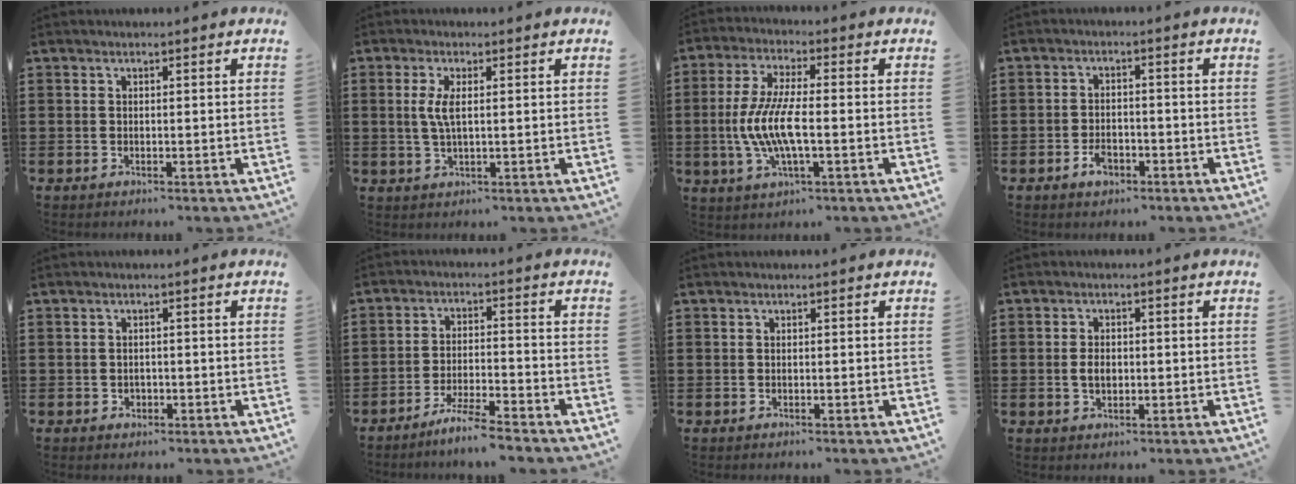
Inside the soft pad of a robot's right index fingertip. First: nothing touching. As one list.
[{"total": 3.4, "force": [0.6, 0.9, 3.2], "torque": [-0.071, 0.000, 0.006]}, {"total": 8.2, "force": [-1.9, 2.3, 7.7], "torque": [-0.173, -0.013, -0.042]}, {"total": 3.0, "force": [-1.7, 1.8, 1.7], "torque": [-0.031, 0.002, -0.033]}, {"total": 1.1, "force": [-0.3, 0.9, 0.4], "torque": [-0.011, 0.003, -0.008]}, {"total": 5.4, "force": [-4.9, -0.4, 2.2], "torque": [-0.050, -0.010, -0.096]}, {"total": 0.0}, {"total": 2.5, "force": [-0.2, 1.6, 2.0], "torque": [-0.040, 0.004, -0.004]}]